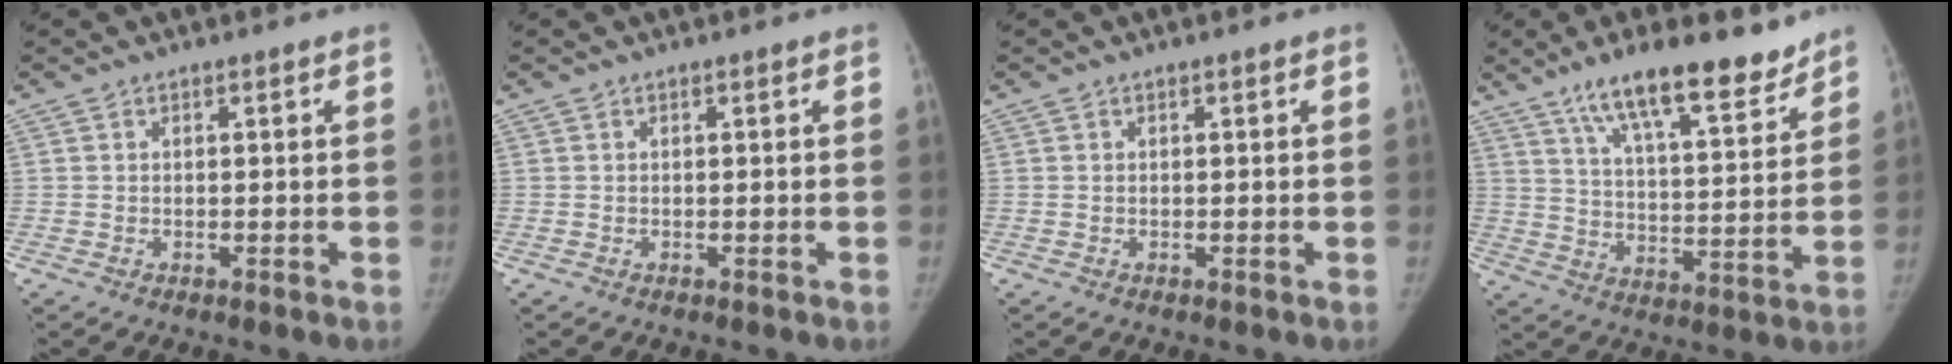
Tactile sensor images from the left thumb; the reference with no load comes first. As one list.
[{"total": 0.0}, {"total": 0.0}, {"total": 16.8, "force": [12.3, 4.5, 10.5], "torque": [-0.134, -0.063, 0.203]}]